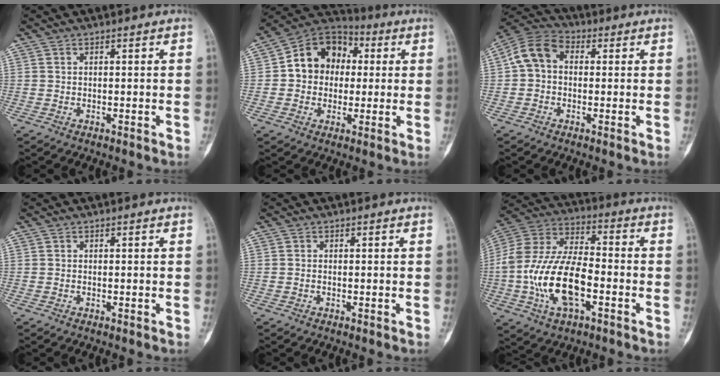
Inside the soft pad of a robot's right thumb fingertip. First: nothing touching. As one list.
[{"total": 13.1, "force": [1.4, 10.9, 7.1], "torque": [-0.071, 0.026, 0.012]}, {"total": 8.3, "force": [0.7, 6.2, 5.4], "torque": [-0.095, 0.028, 0.000]}, {"total": 0.0}, {"total": 0.0}, {"total": 19.5, "force": [-4.6, 10.0, 16.1], "torque": [-0.321, 0.032, -0.085]}]